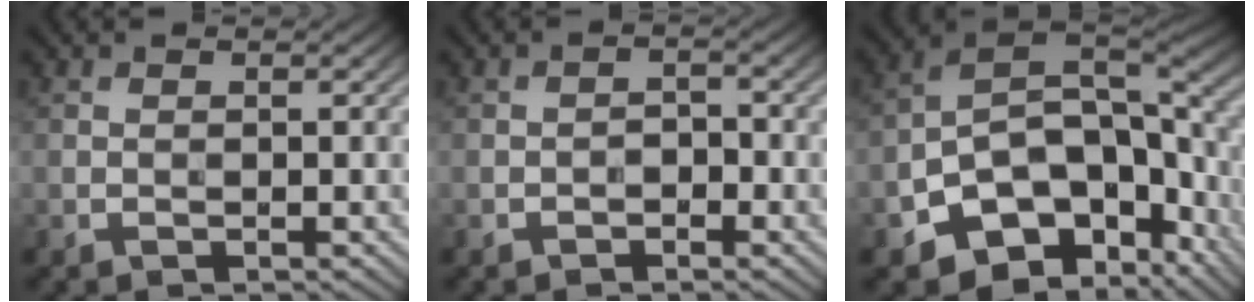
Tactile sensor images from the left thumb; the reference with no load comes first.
{"total": 1.6, "force": [-1.0, 0.9, 0.8], "torque": [-0.013, 0.004, -0.021]}
{"total": 15.3, "force": [-6.2, 9.3, 10.5], "torque": [-0.199, -0.036, -0.094]}